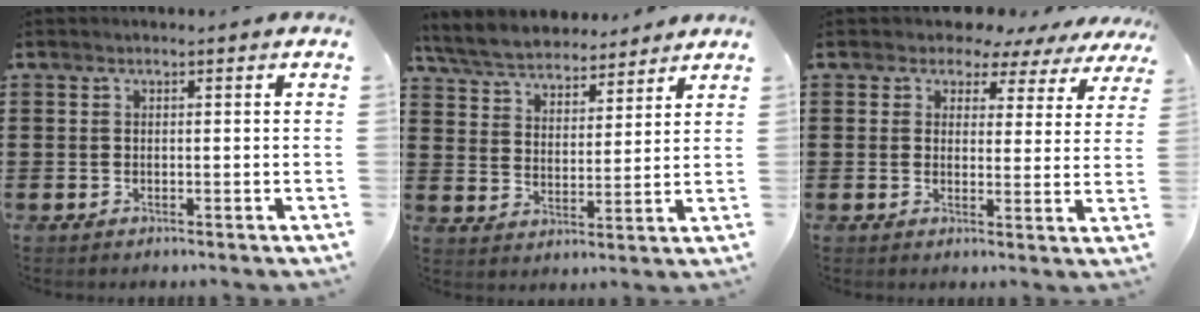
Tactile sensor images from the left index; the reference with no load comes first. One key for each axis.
{"total": 5.7, "fx": 5.6, "fy": 1.0, "fz": 1.0, "tx": -0.046, "ty": -0.028, "tz": 0.098}
{"total": 4.0, "fx": 3.4, "fy": 1.9, "fz": 0.6, "tx": -0.025, "ty": -0.014, "tz": 0.058}